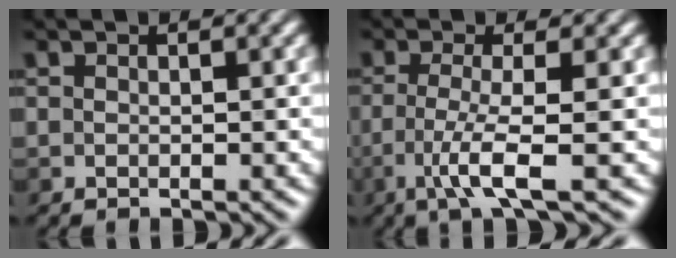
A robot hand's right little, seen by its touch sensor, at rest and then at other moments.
{"total": 4.1, "force": [-1.8, 0.1, 3.6], "torque": [-0.078, -0.002, -0.036]}